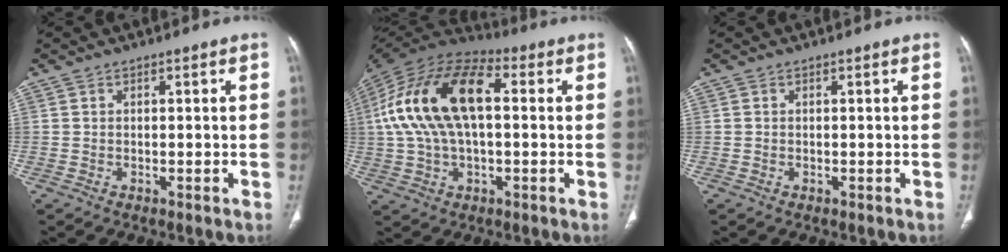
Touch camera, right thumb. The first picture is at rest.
{"total": 20.6, "force": [2.5, 10.8, 17.3], "torque": [-0.338, 0.034, 0.037]}
{"total": 0.0}